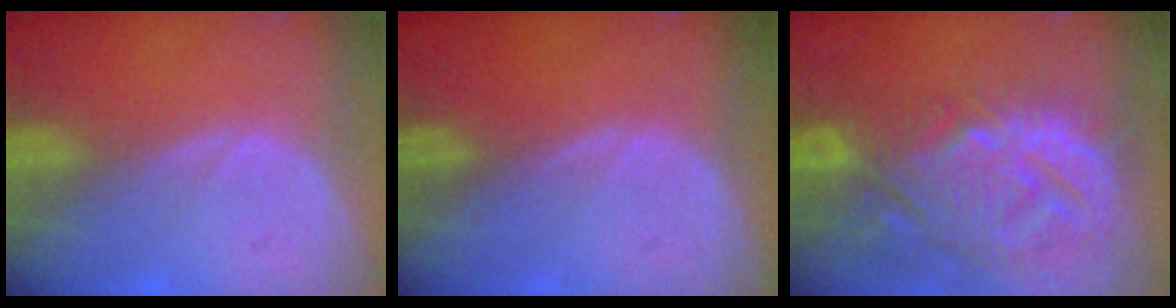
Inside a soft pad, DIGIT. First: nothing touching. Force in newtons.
{"total": 0.0}
{"total": 14.4, "press": 12.3, "slide": 7.5}